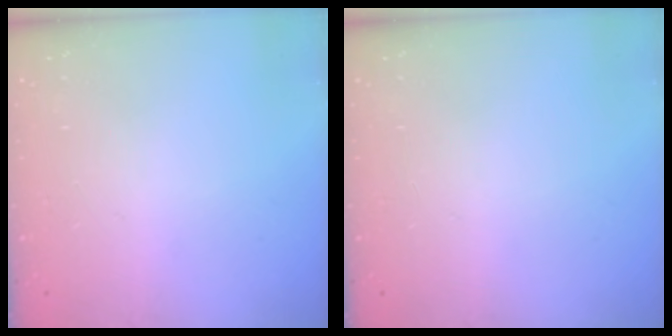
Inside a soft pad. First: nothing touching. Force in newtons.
{"total": 0.0}